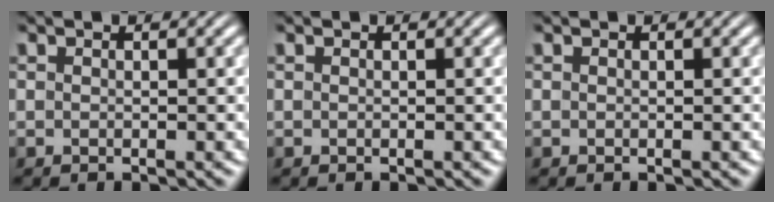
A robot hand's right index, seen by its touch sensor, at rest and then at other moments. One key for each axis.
{"total": 0.0}
{"total": 0.0}